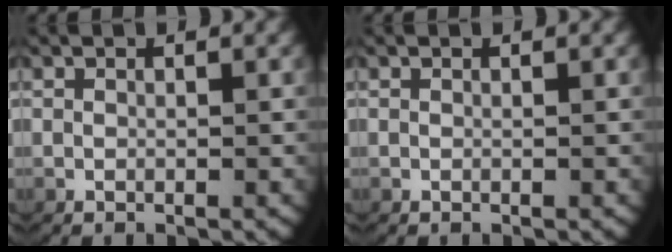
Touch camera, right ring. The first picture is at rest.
{"total": 0.0}